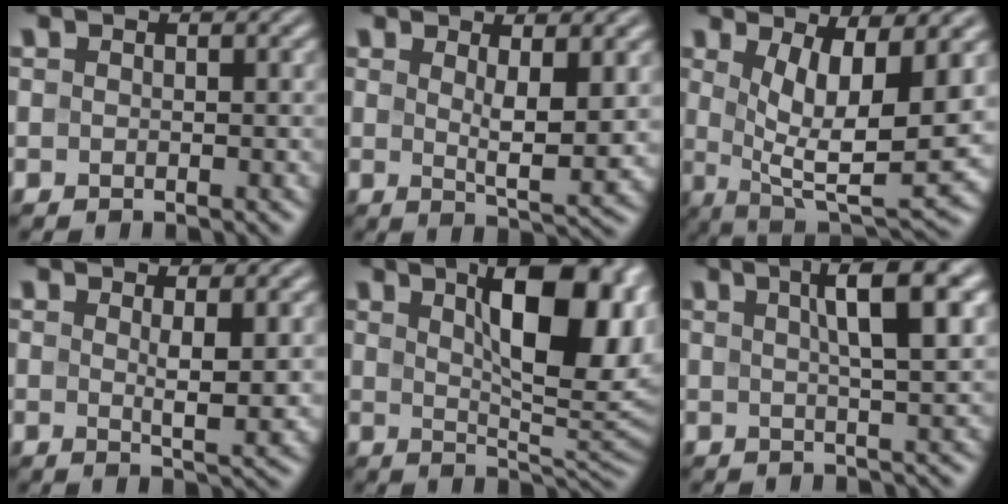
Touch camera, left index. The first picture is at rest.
{"total": 4.4, "force": [1.3, 1.0, 4.1], "torque": [-0.068, -0.013, 0.026]}
{"total": 9.6, "force": [1.7, 3.1, 8.9], "torque": [-0.158, -0.018, 0.035]}
{"total": 3.0, "force": [0.9, 0.5, 2.9], "torque": [-0.048, -0.009, 0.017]}
{"total": 12.5, "force": [4.2, 4.5, 10.9], "torque": [-0.135, 0.005, 0.062]}
{"total": 6.4, "force": [2.3, 1.3, 5.8], "torque": [-0.073, 0.012, 0.031]}